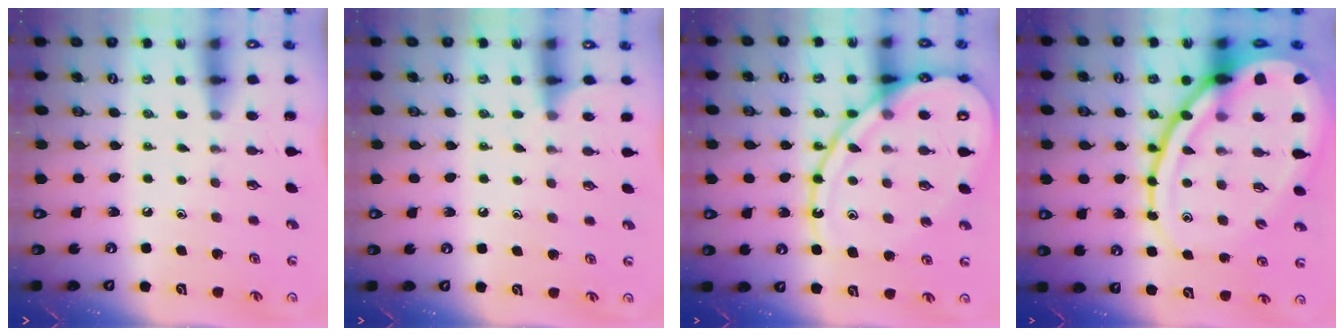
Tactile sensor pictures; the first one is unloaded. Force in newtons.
{"total": 4.7, "press": 4.7, "slide": 0.6}
{"total": 16.5, "press": 16.4, "slide": 1.5}
{"total": 24.0, "press": 23.9, "slide": 2.4}